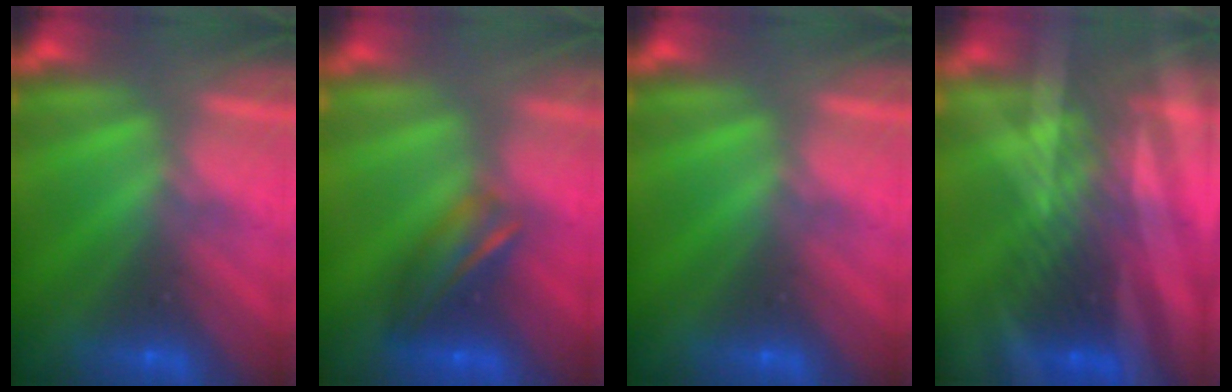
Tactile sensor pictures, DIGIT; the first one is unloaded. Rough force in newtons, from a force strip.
{"total": 5.8}
{"total": 0.0}
{"total": 3.1}